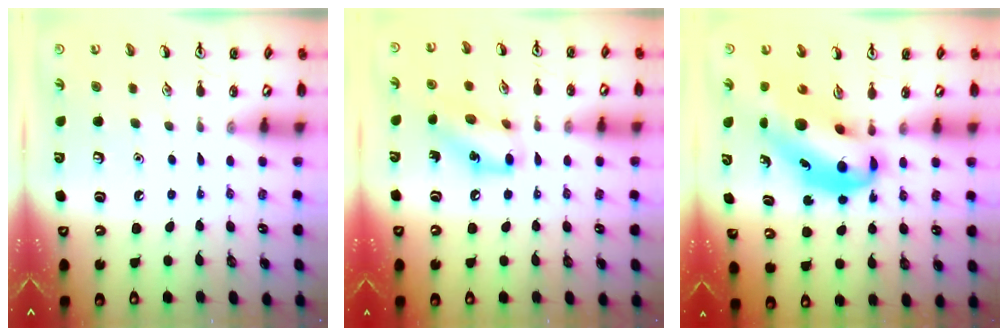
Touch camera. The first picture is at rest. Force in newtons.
{"total": 12.2, "press": 12.1, "slide": 2.0}
{"total": 10.0, "press": 9.5, "slide": 2.9}